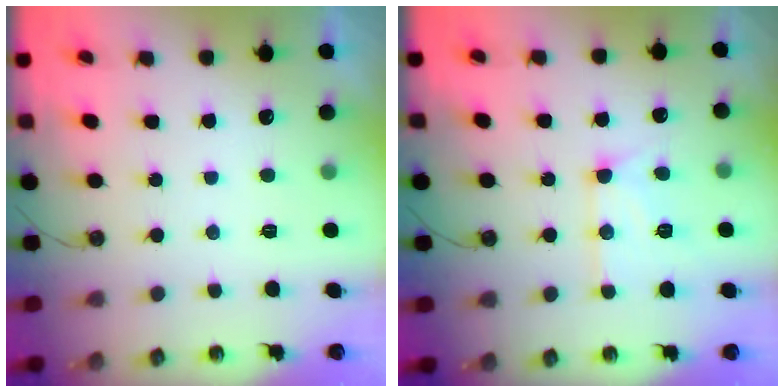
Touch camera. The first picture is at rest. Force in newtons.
{"total": 12.8, "press": 12.8, "slide": 1.1}